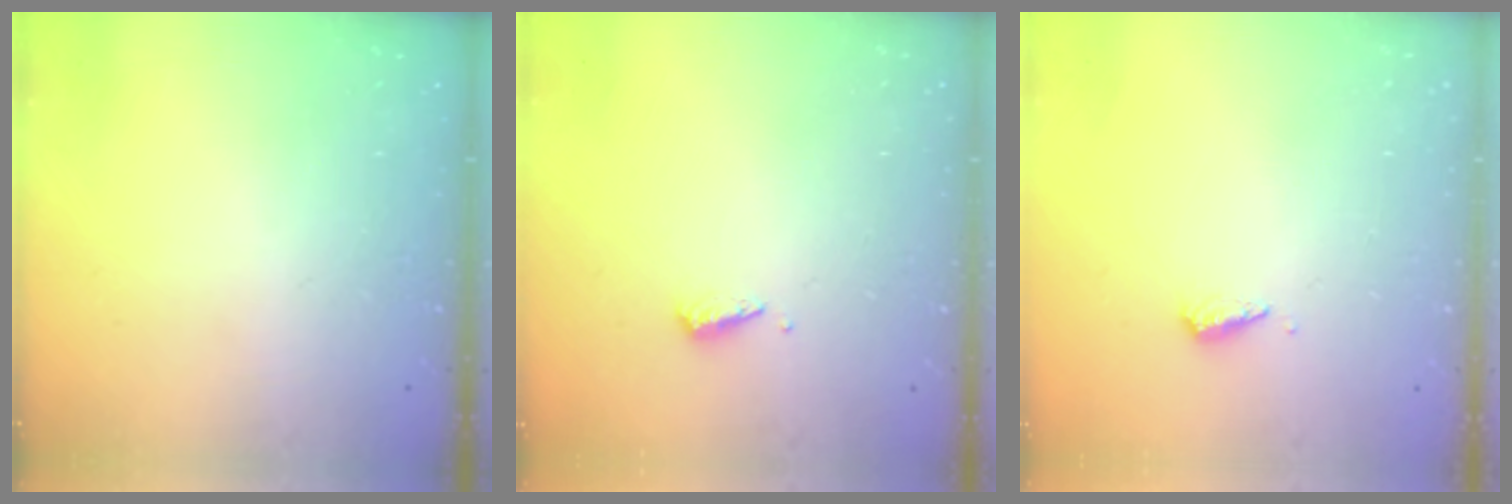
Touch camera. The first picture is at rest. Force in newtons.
{"total": 2.9, "press": 2.9, "slide": 0.4}
{"total": 3.0, "press": 3.0, "slide": 0.2}